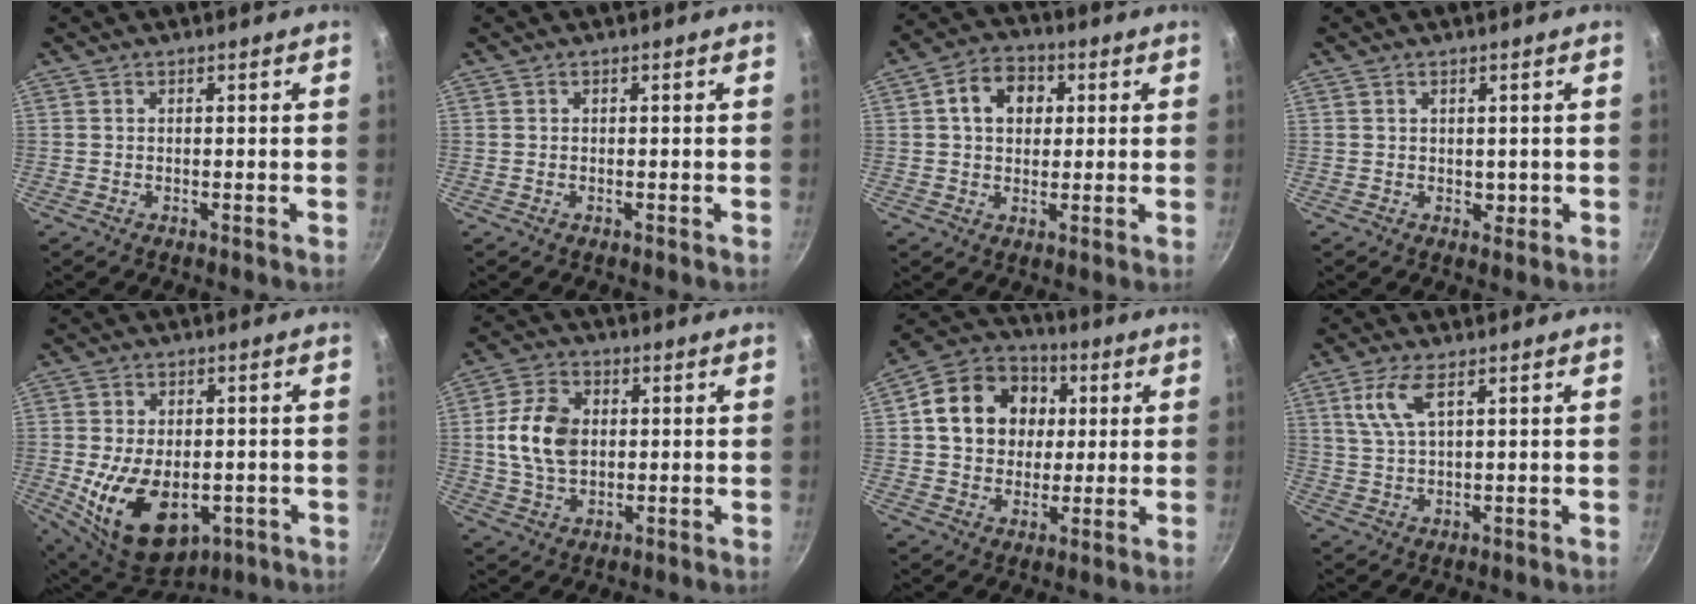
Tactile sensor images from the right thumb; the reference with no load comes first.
{"total": 0.0}
{"total": 8.3, "force": [2.0, 6.4, 5.0], "torque": [-0.054, 0.010, 0.022]}
{"total": 1.5, "force": [0.4, 1.2, 0.8], "torque": [-0.003, 0.000, 0.008]}
{"total": 16.1, "force": [-3.4, 10.3, 12.0], "torque": [-0.191, -0.008, -0.033]}
{"total": 10.9, "force": [1.0, 7.5, 7.9], "torque": [-0.135, 0.008, 0.014]}
{"total": 15.9, "force": [2.8, 13.1, 8.5], "torque": [-0.121, 0.017, 0.040]}
{"total": 6.2, "force": [2.7, 2.2, 5.2], "torque": [-0.110, -0.004, 0.057]}